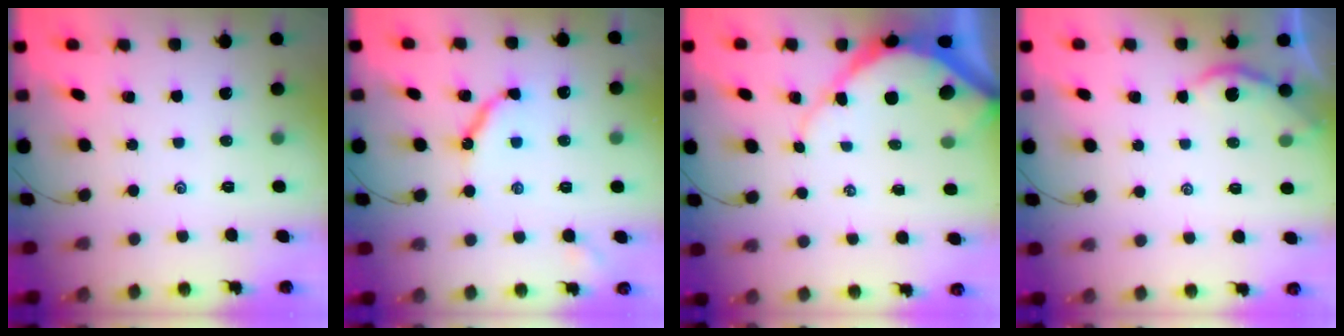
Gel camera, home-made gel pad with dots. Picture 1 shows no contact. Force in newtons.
{"total": 10.1, "press": 10.1, "slide": 0.9}
{"total": 7.9, "press": 7.9, "slide": 0.8}
{"total": 1.9, "press": 1.8, "slide": 0.4}